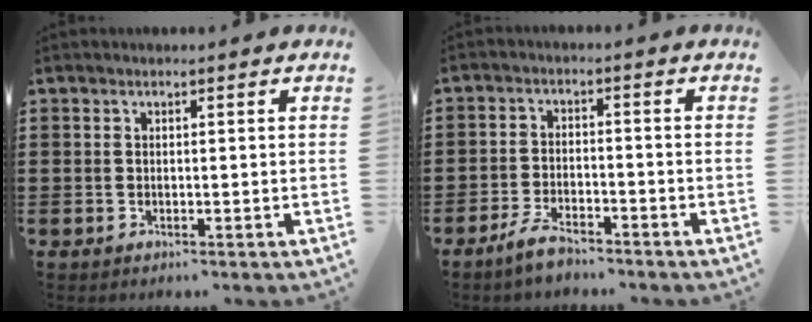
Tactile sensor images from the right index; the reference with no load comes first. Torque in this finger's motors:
{"motor_torque": [-0.33, 0.28, 0.18, 0.02]}